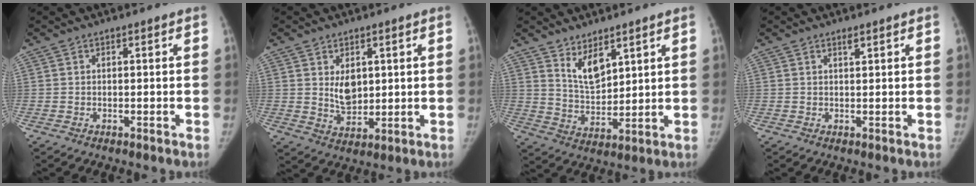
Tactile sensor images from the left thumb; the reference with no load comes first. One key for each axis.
{"total": 5.9, "fx": 1.5, "fy": 4.0, "fz": 4.1, "tx": -0.048, "ty": -0.017, "tz": 0.035}
{"total": 7.0, "fx": 4.4, "fy": 3.2, "fz": 4.4, "tx": -0.060, "ty": -0.043, "tz": 0.088}
{"total": 0.9, "fx": 0.7, "fy": 0.1, "fz": 0.6, "tx": -0.009, "ty": -0.005, "tz": 0.013}